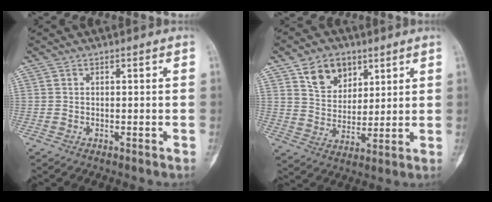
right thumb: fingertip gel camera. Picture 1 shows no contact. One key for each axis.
{"total": 9.7, "fx": 5.3, "fy": 6.8, "fz": 4.5, "tx": -0.044, "ty": -0.028, "tz": 0.095}